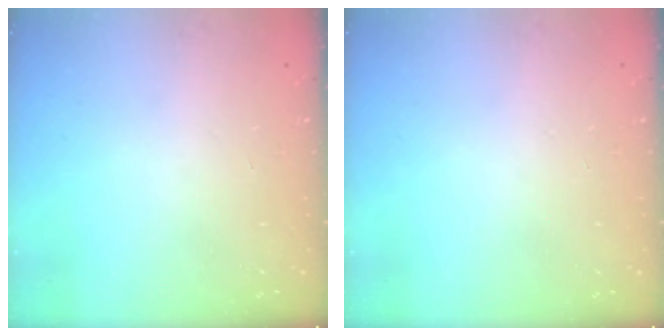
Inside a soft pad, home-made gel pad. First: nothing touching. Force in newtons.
{"total": 0.0}